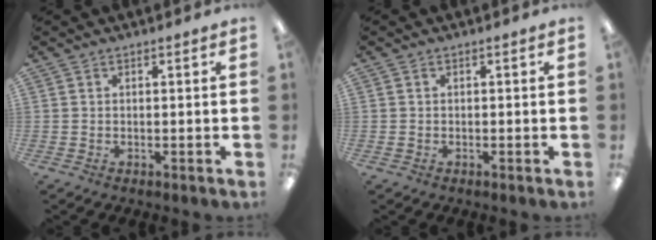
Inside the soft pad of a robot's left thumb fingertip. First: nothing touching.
{"total": 0.5, "force": [-0.2, 0.5, 0.1], "torque": [-0.002, 0.003, -0.005]}